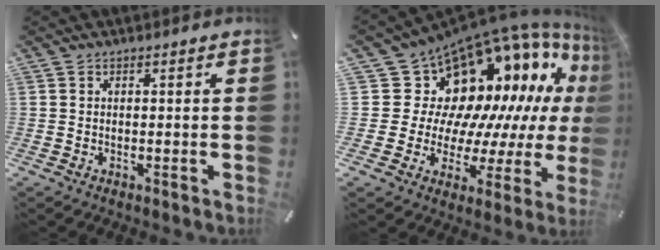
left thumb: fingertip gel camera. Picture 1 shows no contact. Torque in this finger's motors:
{"motor_torque": [2.21, 2.22, 1.51, -1.26, 0.33]}